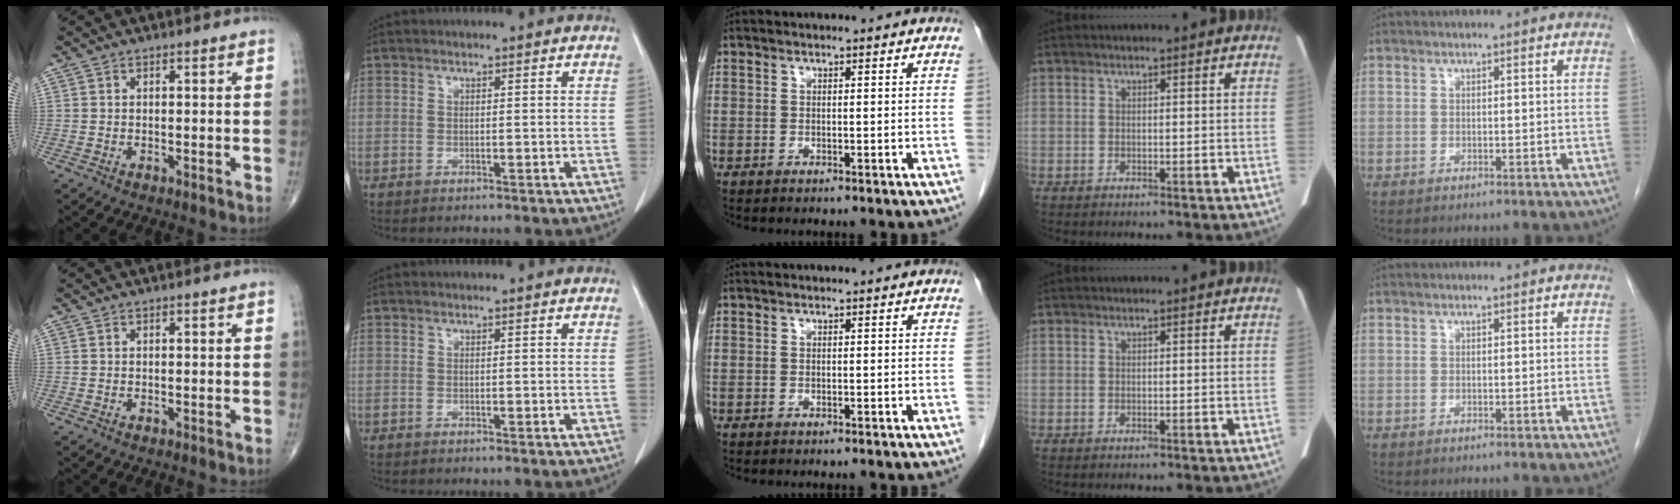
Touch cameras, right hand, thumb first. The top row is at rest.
{}